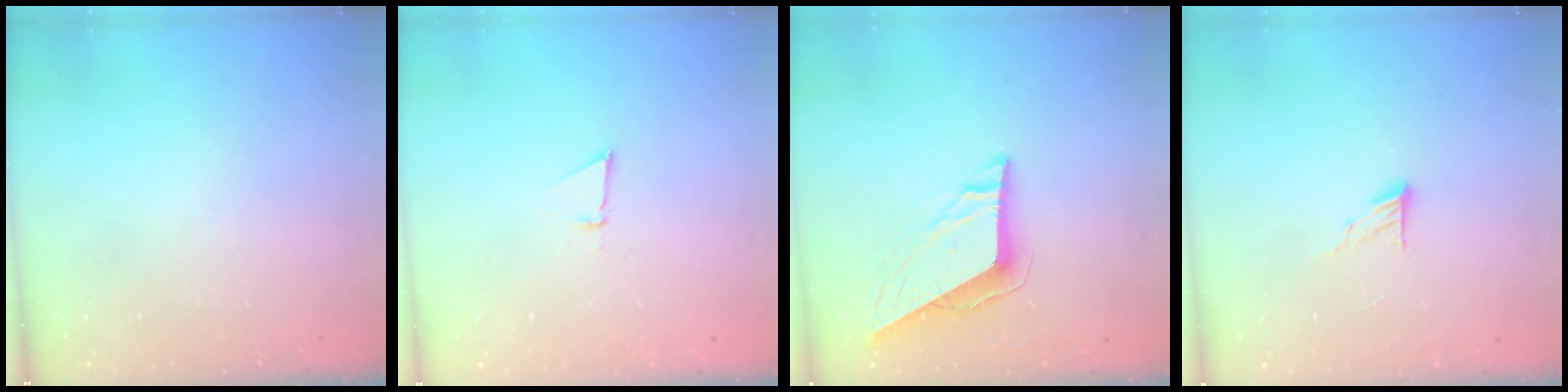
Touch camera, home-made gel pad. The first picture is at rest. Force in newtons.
{"total": 2.6, "press": 2.5, "slide": 0.8}
{"total": 8.9, "press": 8.8, "slide": 1.2}
{"total": 6.1, "press": 6.1, "slide": 0.5}